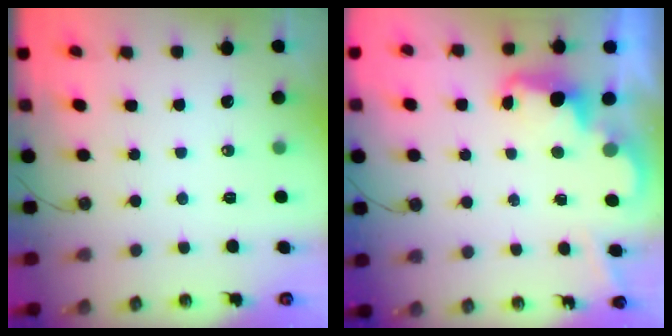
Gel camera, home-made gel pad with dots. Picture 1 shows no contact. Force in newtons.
{"total": 2.5, "press": 2.5, "slide": 0.5}